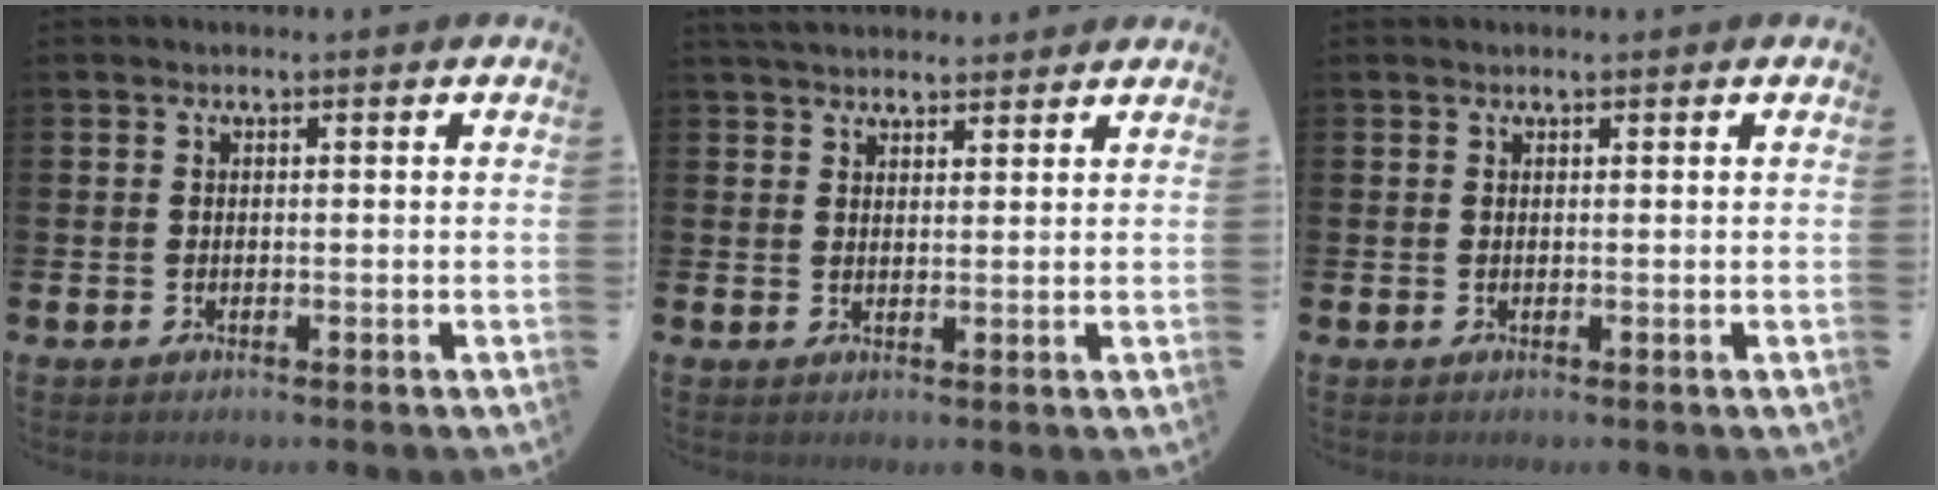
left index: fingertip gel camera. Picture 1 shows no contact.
{"total": 3.7, "force": [3.6, 0.9, 0.4], "torque": [-0.009, -0.014, 0.066]}
{"total": 0.0}